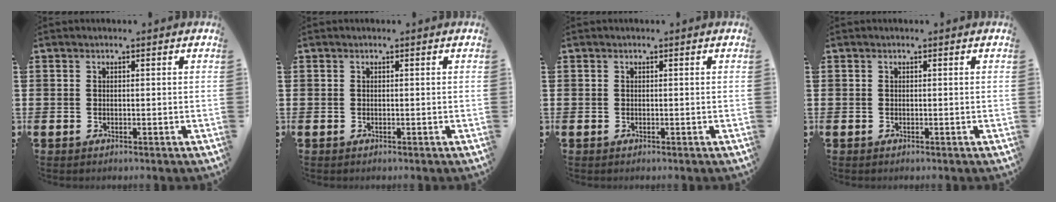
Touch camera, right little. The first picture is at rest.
{"total": 0.0}
{"total": 0.0}
{"total": 0.0}